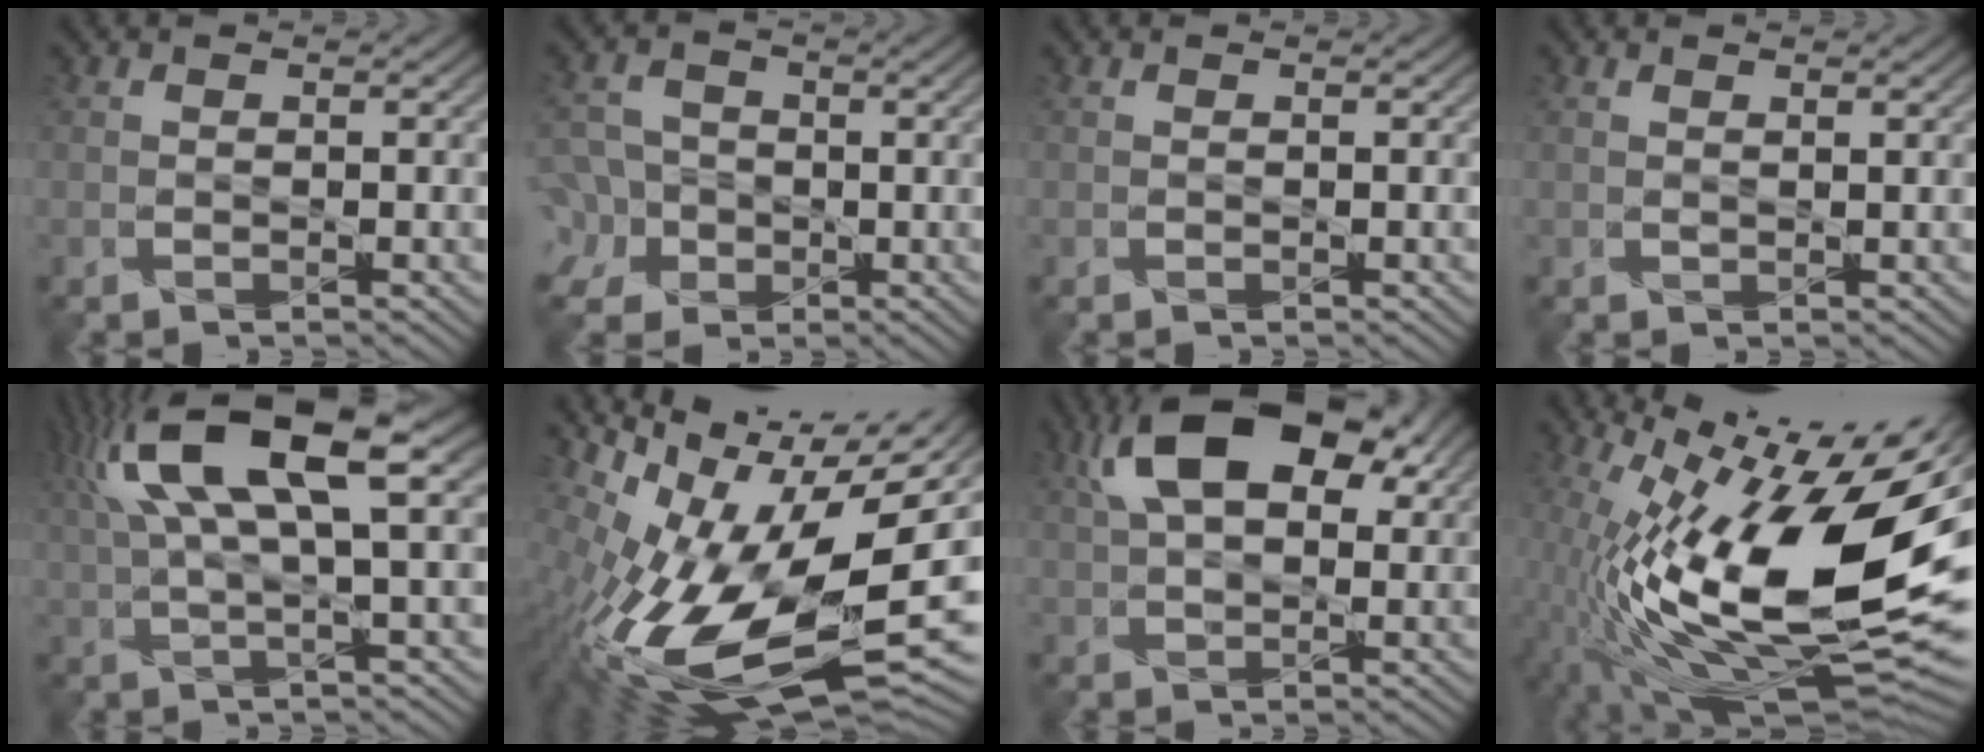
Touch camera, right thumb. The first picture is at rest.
{"total": 5.3, "force": [-1.3, 4.6, 2.1], "torque": [-0.054, -0.002, -0.039]}
{"total": 0.0}
{"total": 0.7, "force": [0.7, -0.1, 0.0], "torque": [0.000, 0.002, 0.010]}
{"total": 14.0, "force": [5.7, 3.6, 12.2], "torque": [-0.251, 0.021, 0.107]}
{"total": 17.8, "force": [-2.0, 7.7, 16.0], "torque": [-0.290, -0.015, -0.028]}
{"total": 13.7, "force": [5.6, 7.1, 10.3], "torque": [-0.190, 0.026, 0.080]}
{"total": 20.6, "force": [0.2, 7.1, 19.4], "torque": [-0.338, -0.015, -0.002]}